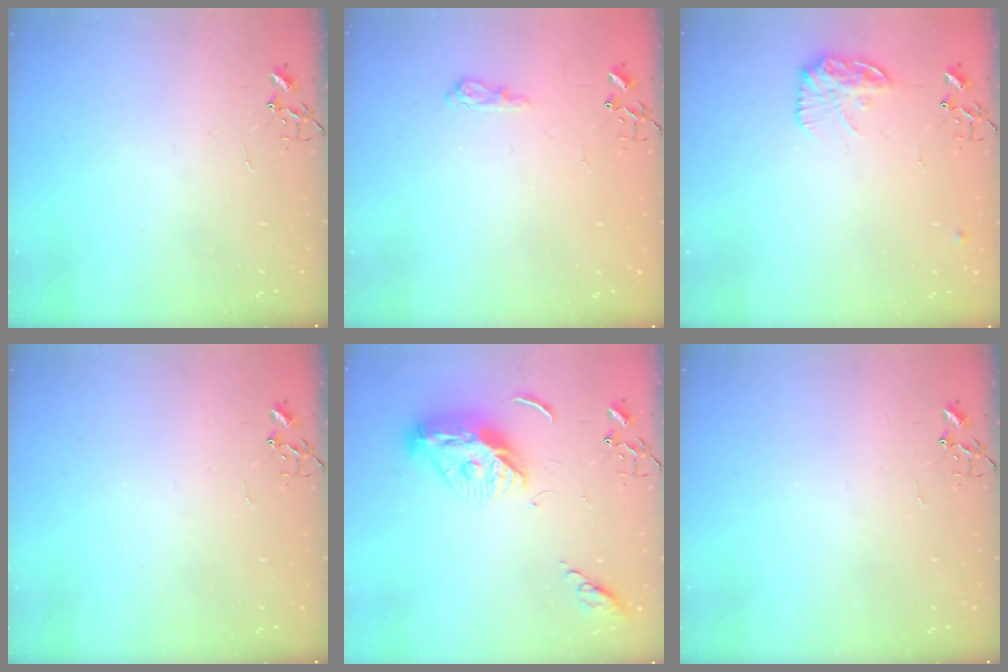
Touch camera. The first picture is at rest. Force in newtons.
{"total": 8.1, "press": 8.1, "slide": 1.0}
{"total": 12.3, "press": 12.3, "slide": 0.5}
{"total": 0.0}
{"total": 13.1, "press": 13.0, "slide": 1.3}
{"total": 0.0}